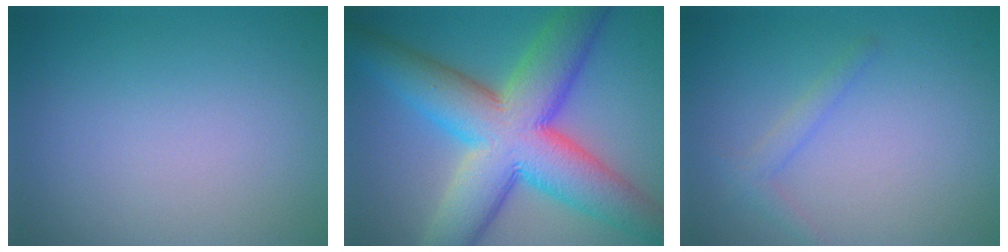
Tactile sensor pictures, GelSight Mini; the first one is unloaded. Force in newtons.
{"total": 13.2, "press": 13.2, "slide": 0.4}
{"total": 1.4, "press": 1.4, "slide": 0.1}